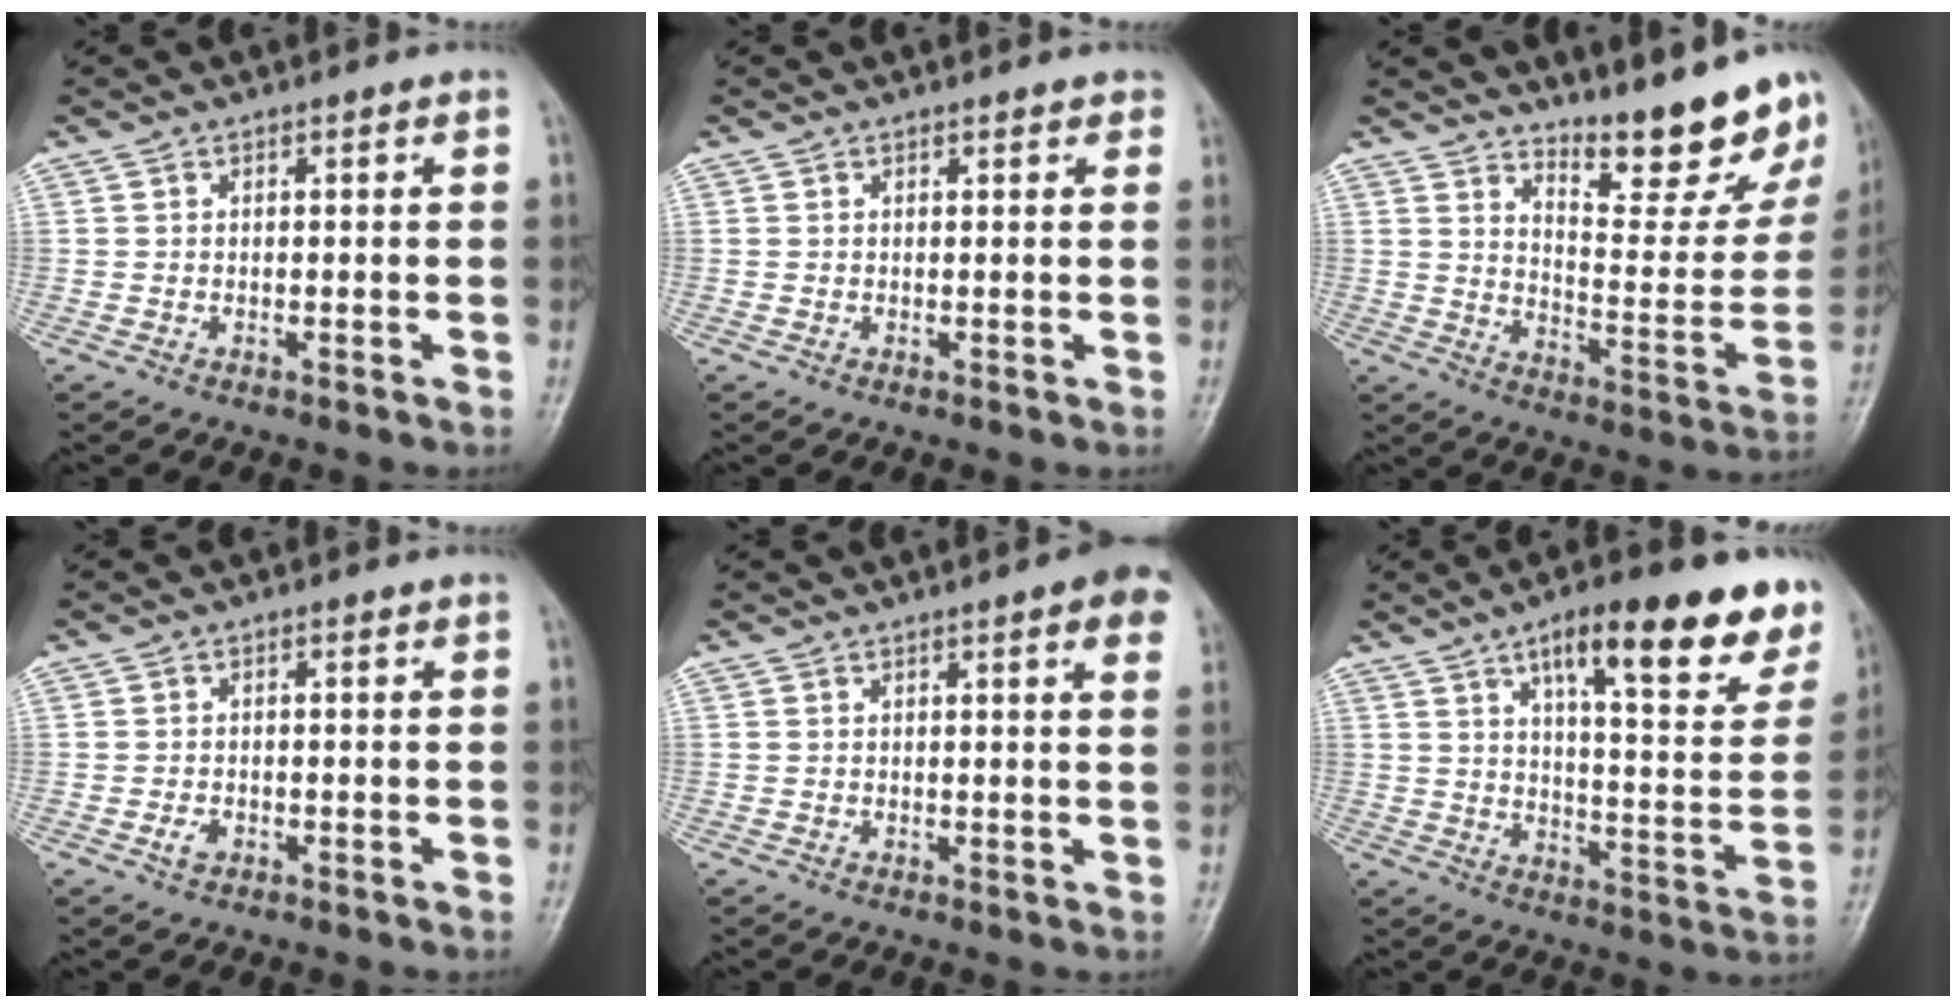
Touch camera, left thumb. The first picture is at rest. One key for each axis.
{"total": 1.3, "fx": 1.0, "fy": 0.6, "fz": 0.6, "tx": -0.002, "ty": -0.001, "tz": 0.008}
{"total": 16.6, "fx": 13.7, "fy": 3.7, "fz": 8.6, "tx": -0.085, "ty": -0.114, "tz": 0.196}
{"total": 1.6, "fx": -0.7, "fy": 1.1, "fz": 1.0, "tx": -0.018, "ty": 0.001, "tz": -0.012}
{"total": 6.1, "fx": 3.0, "fy": 1.1, "fz": 5.2, "tx": -0.050, "ty": -0.002, "tz": 0.031}
{"total": 20.2, "fx": 12.2, "fy": 5.9, "fz": 15.0, "tx": -0.163, "ty": -0.047, "tz": 0.176}